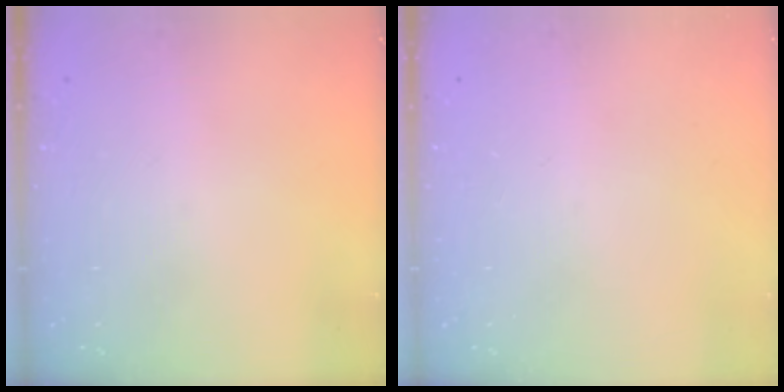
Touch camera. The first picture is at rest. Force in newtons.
{"total": 0.0}